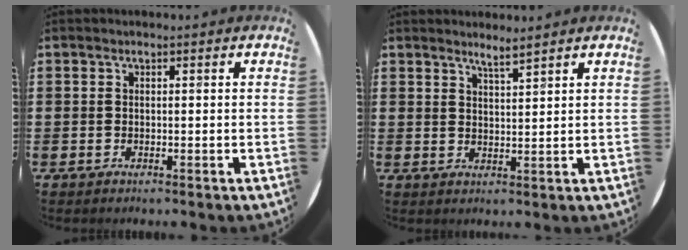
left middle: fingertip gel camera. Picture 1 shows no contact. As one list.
[{"total": 2.6, "force": [2.6, -0.4, 0.5], "torque": [-0.012, -0.007, 0.047]}]